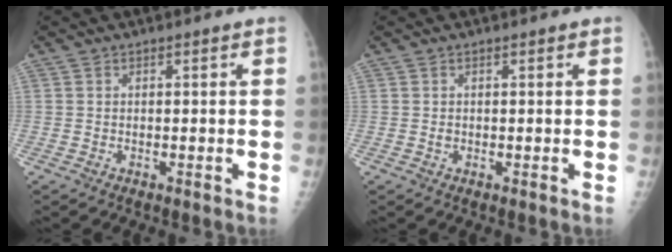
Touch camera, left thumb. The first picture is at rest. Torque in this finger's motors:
{"motor_torque": [0.04, 0.18, 0.32, 0.13, 0.00]}